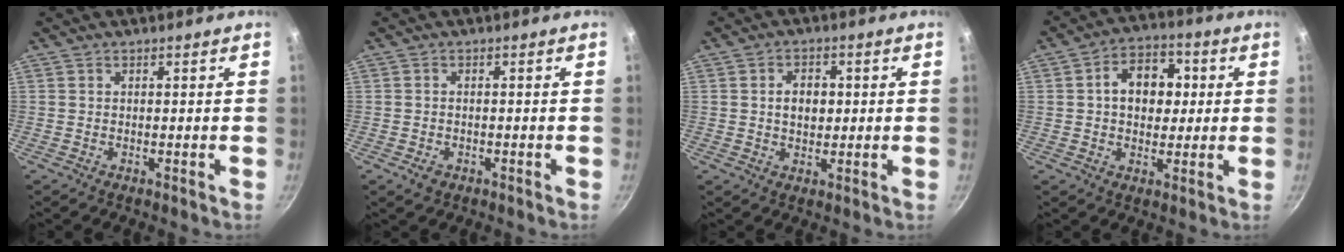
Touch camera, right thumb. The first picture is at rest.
{"total": 2.3, "force": [-1.1, 1.6, 1.2], "torque": [-0.023, 0.005, -0.015]}
{"total": 4.9, "force": [0.5, 3.6, 3.3], "torque": [-0.033, 0.004, 0.006]}
{"total": 10.3, "force": [1.4, 7.5, 6.8], "torque": [-0.062, 0.013, 0.011]}